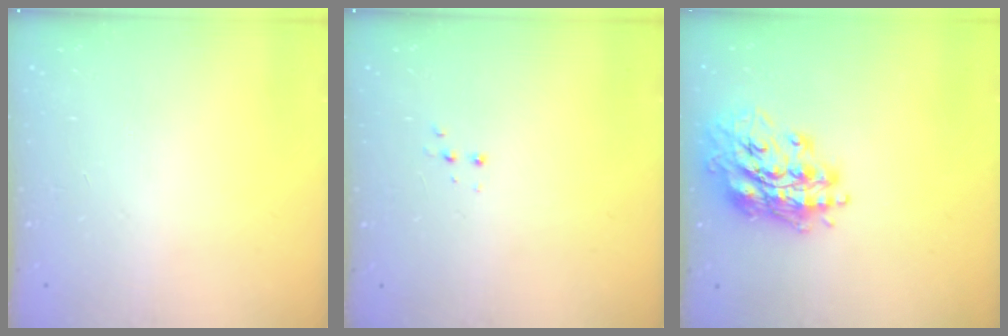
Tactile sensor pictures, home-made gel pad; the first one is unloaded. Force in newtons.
{"total": 3.0, "press": 2.9, "slide": 0.7}
{"total": 17.4, "press": 17.4, "slide": 1.4}